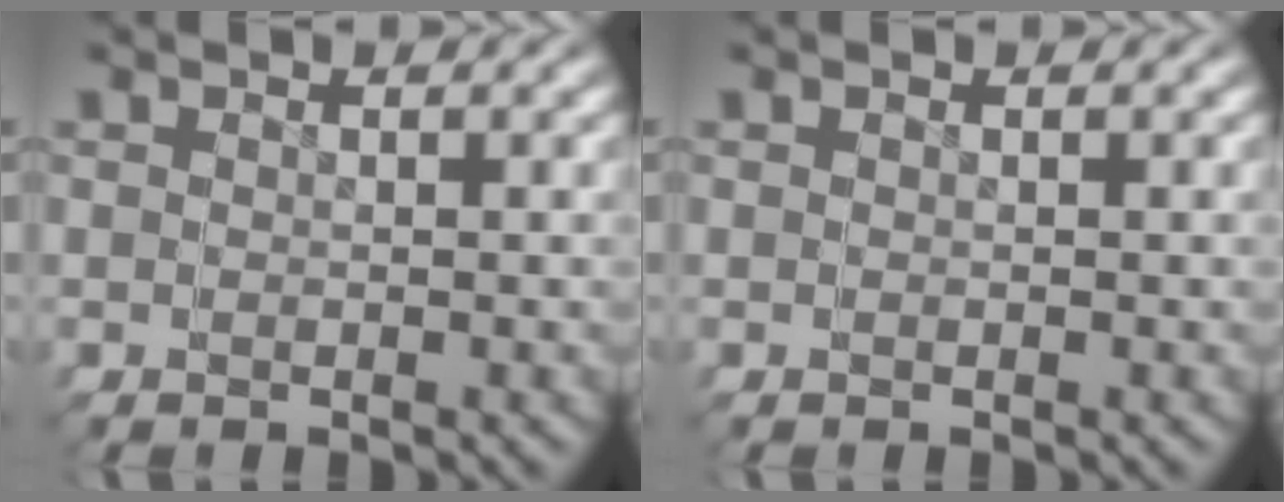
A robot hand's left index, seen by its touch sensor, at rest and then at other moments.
{"total": 0.0}